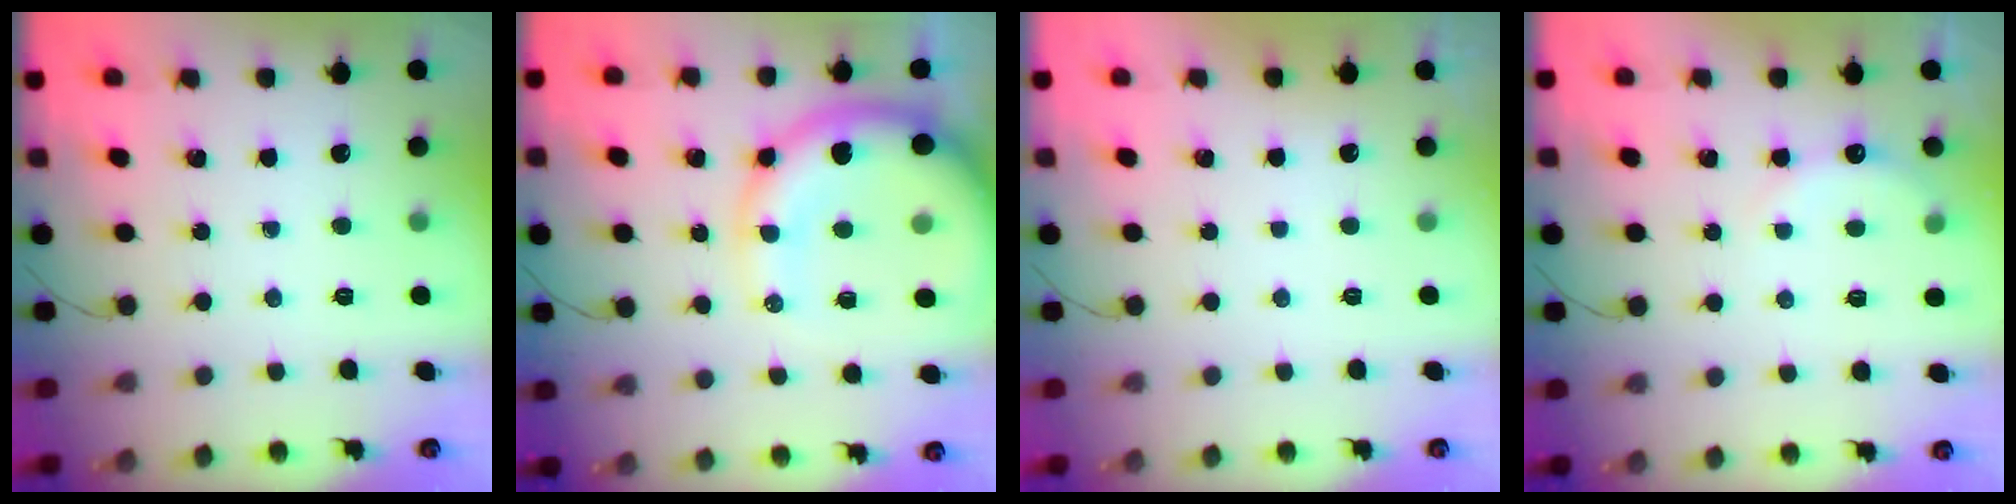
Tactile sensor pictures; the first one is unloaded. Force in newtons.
{"total": 16.3, "press": 16.0, "slide": 3.1}
{"total": 2.9, "press": 2.9, "slide": 0.1}
{"total": 5.0, "press": 4.8, "slide": 1.5}